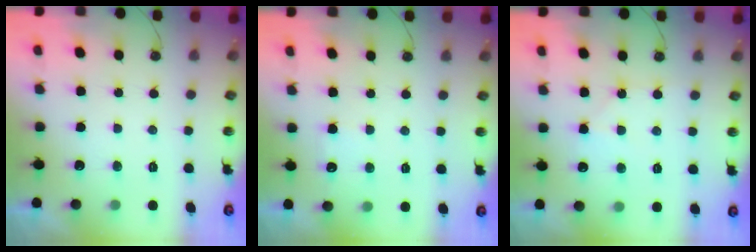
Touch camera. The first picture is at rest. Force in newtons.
{"total": 3.2, "press": 3.2, "slide": 0.3}
{"total": 7.2, "press": 7.2, "slide": 0.6}